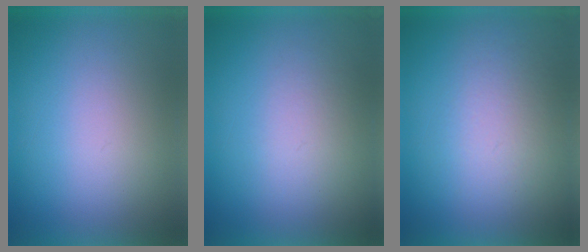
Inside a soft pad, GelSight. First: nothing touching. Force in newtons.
{"total": 3.5}
{"total": 5.7}